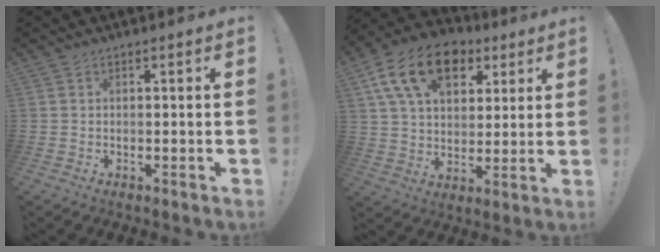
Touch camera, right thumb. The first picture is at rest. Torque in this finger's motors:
{"motor_torque": [-0.02, 1.85, 0.76, -0.38, 0.10]}